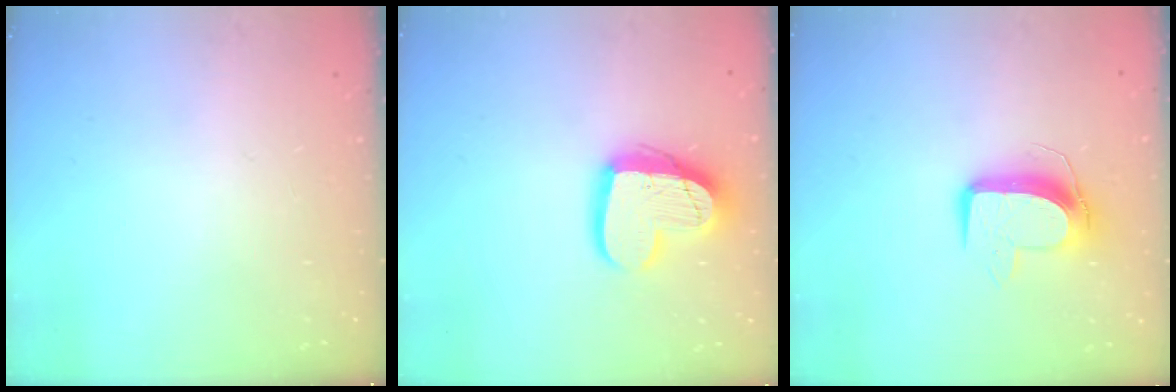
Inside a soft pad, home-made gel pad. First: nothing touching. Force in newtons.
{"total": 15.9, "press": 15.9, "slide": 1.3}
{"total": 10.5, "press": 10.5, "slide": 0.3}